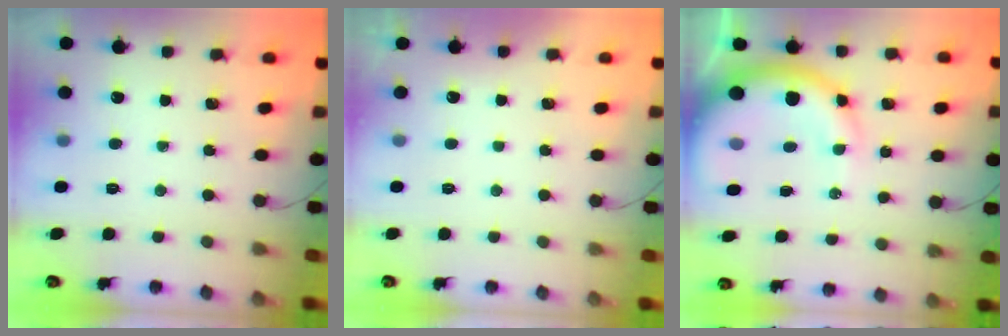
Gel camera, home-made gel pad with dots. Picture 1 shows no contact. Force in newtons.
{"total": 2.9, "press": 2.9, "slide": 0.1}
{"total": 15.0, "press": 14.6, "slide": 3.8}